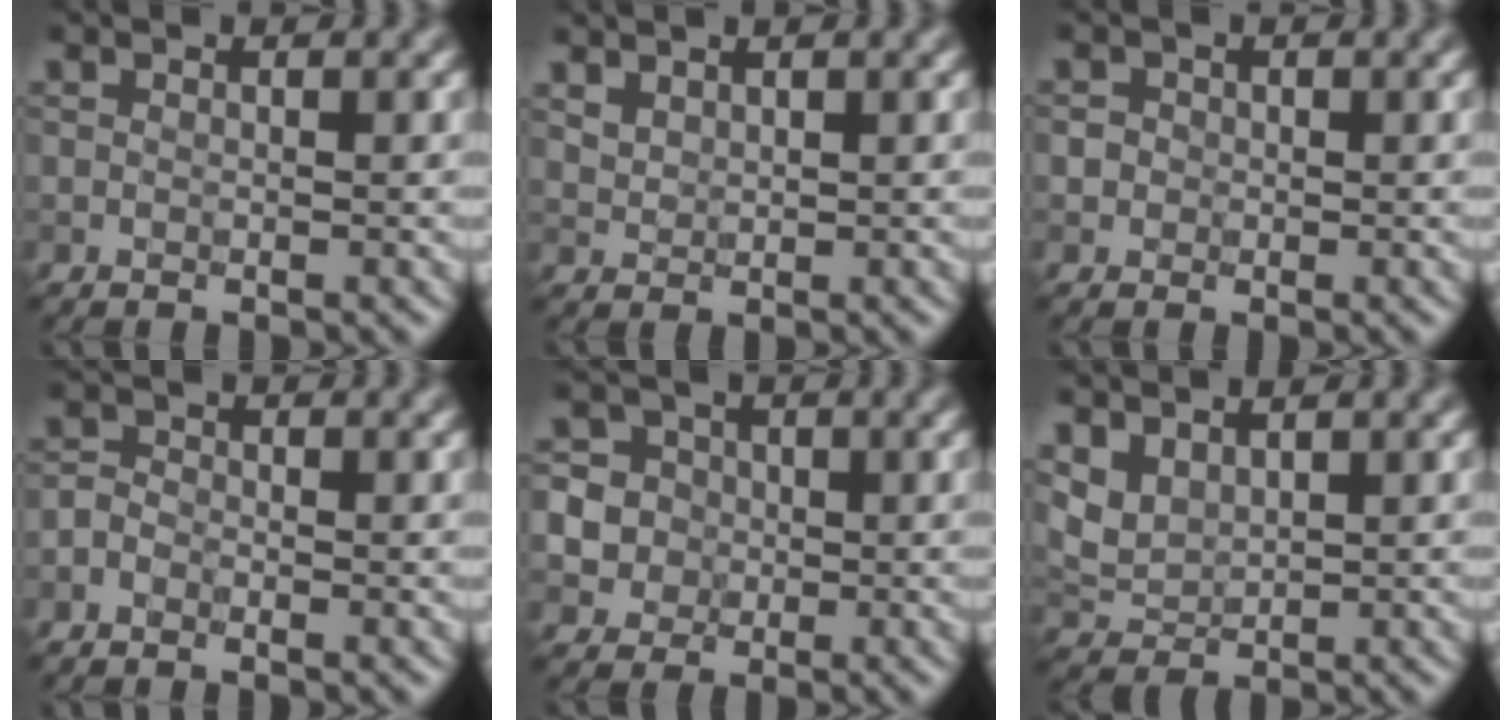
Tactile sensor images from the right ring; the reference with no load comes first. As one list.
[{"total": 1.3, "force": [1.2, 0.5, 0.3], "torque": [-0.011, 0.002, 0.030]}, {"total": 1.8, "force": [0.4, 1.6, 0.7], "torque": [0.002, 0.008, 0.000]}, {"total": 1.2, "force": [-0.8, 0.7, 0.5], "torque": [-0.006, 0.001, -0.021]}, {"total": 8.3, "force": [0.4, 7.9, 2.6], "torque": [-0.059, 0.026, -0.006]}, {"total": 2.7, "force": [1.8, 1.5, 1.3], "torque": [-0.034, 0.000, 0.042]}]